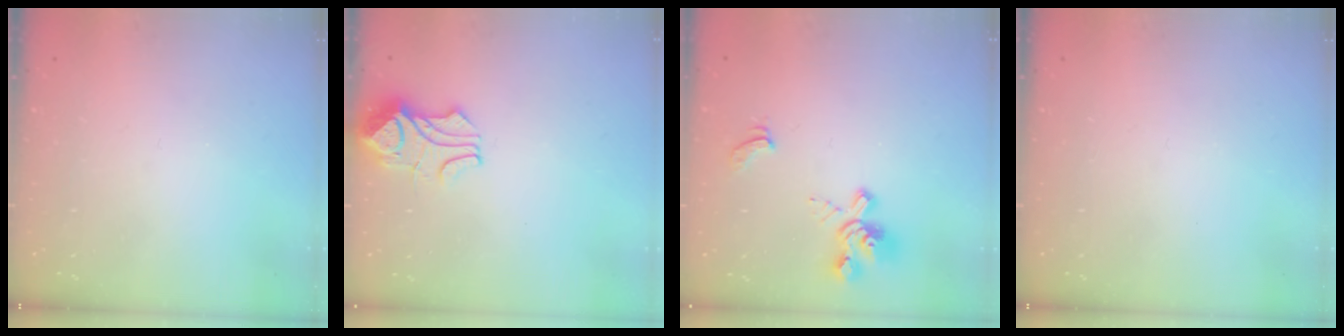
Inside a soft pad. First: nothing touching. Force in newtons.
{"total": 3.8, "press": 3.6, "slide": 1.1}
{"total": 2.4, "press": 1.9, "slide": 1.5}
{"total": 0.0}